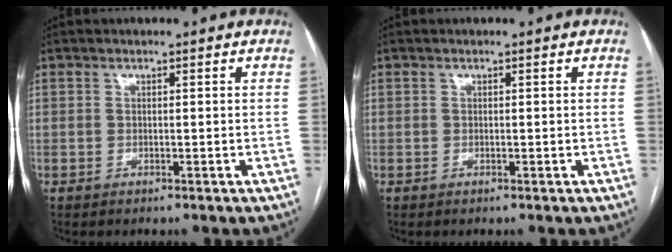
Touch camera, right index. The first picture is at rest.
{"total": 0.0}